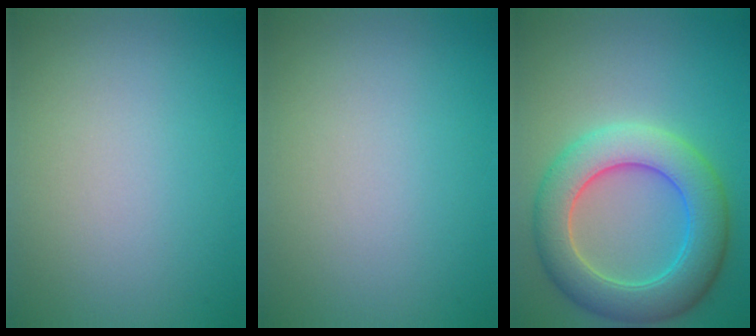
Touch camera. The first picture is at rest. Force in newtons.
{"total": 0.0}
{"total": 7.5, "press": 7.5, "slide": 0.6}